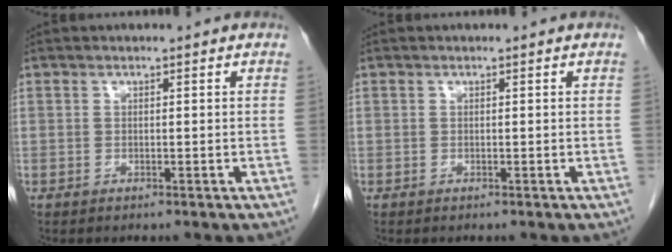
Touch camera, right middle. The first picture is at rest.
{"total": 0.0}